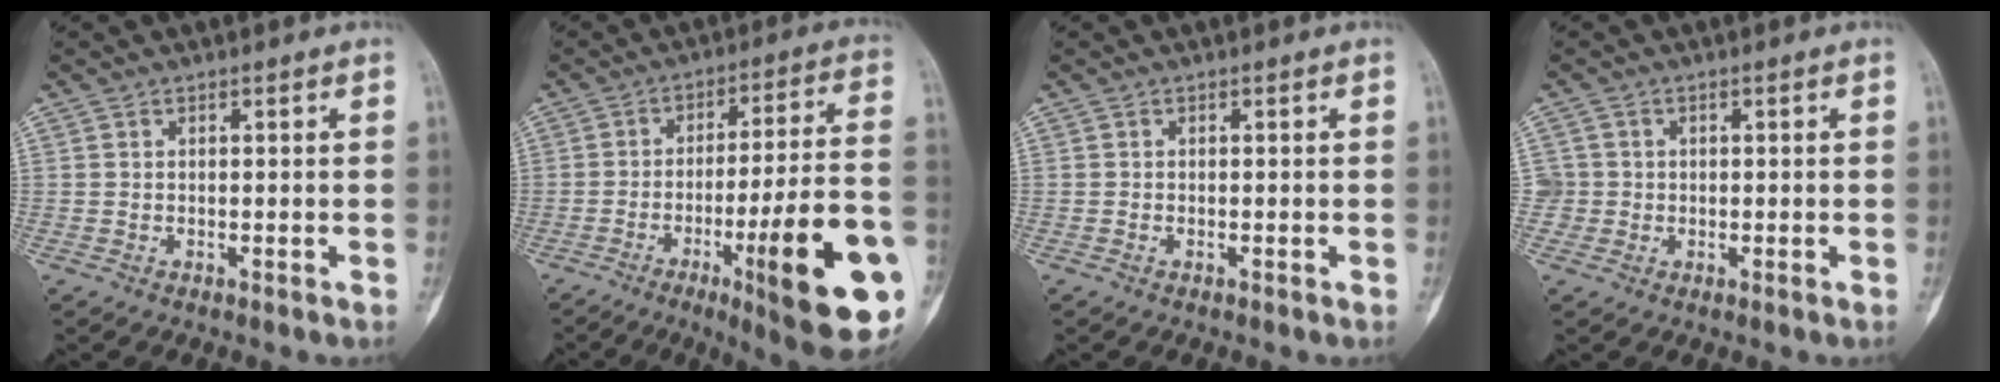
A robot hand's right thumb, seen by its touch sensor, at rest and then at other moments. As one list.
[{"total": 23.7, "force": [-8.3, 3.7, 21.9], "torque": [-0.264, 0.018, -0.113]}, {"total": 0.0}, {"total": 2.6, "force": [0.0, 2.6, 0.0], "torque": [0.020, 0.007, 0.000]}]